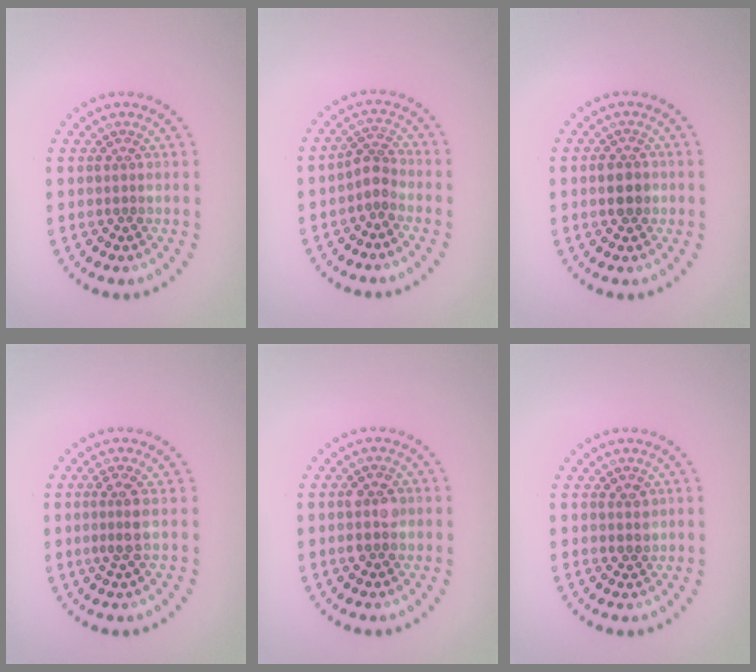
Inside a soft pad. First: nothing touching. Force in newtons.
{"total": 1.9, "press": 1.5, "slide": 1.2}
{"total": 2.1, "press": 2.1, "slide": 0.2}
{"total": 2.1, "press": 1.7, "slide": 1.2}
{"total": 2.7, "press": 2.7, "slide": 0.2}
{"total": 1.4, "press": 1.3, "slide": 0.6}